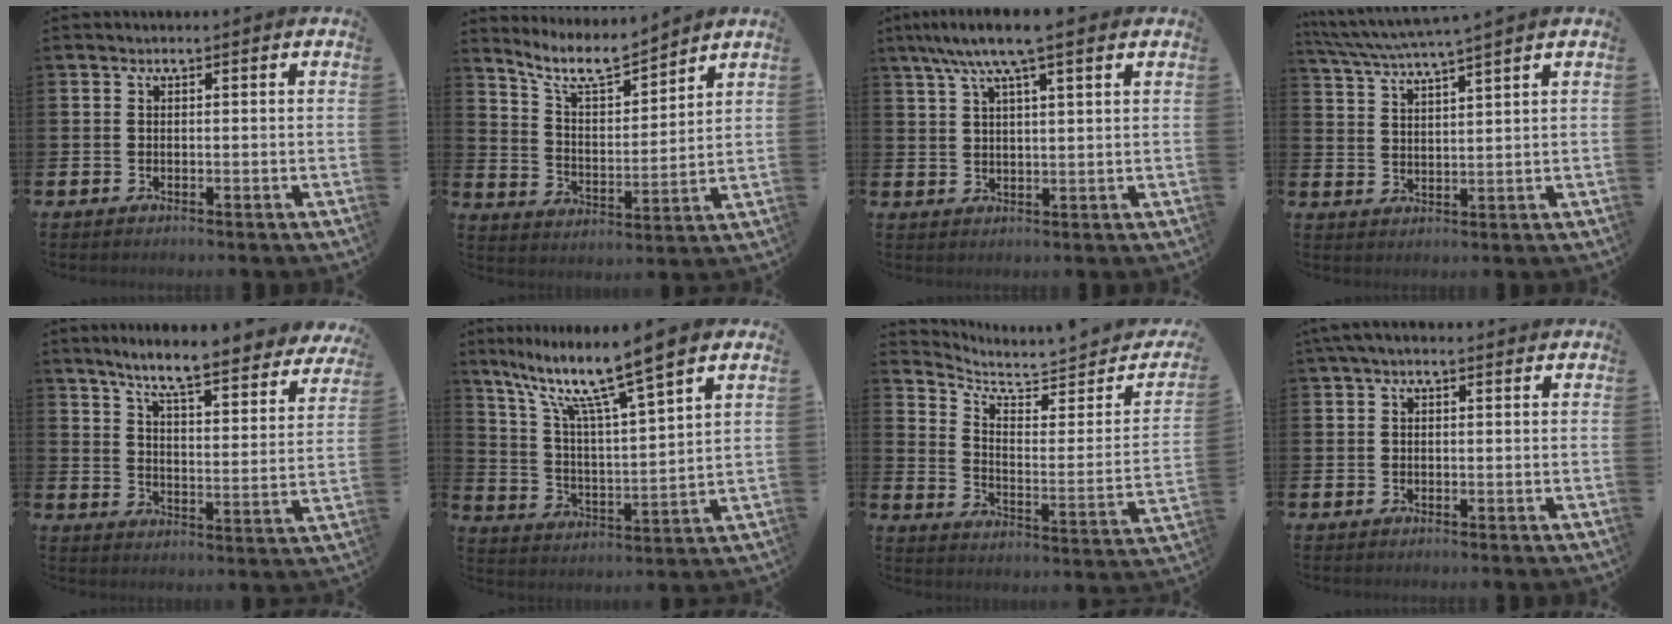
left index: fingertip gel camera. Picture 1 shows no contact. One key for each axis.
{"total": 8.2, "fx": 7.4, "fy": 1.7, "fz": 2.9, "tx": -0.085, "ty": -0.044, "tz": 0.133}
{"total": 7.0, "fx": 5.5, "fy": 0.8, "fz": 4.4, "tx": -0.090, "ty": -0.011, "tz": 0.096}
{"total": 4.5, "fx": 4.2, "fy": -0.5, "fz": 1.4, "tx": -0.043, "ty": -0.024, "tz": 0.072}
{"total": 7.6, "fx": 6.9, "fy": 0.5, "fz": 3.2, "tx": -0.081, "ty": -0.055, "tz": 0.115}
{"total": 10.7, "fx": 8.4, "fy": 1.3, "fz": 6.5, "tx": -0.150, "ty": -0.050, "tz": 0.136}
{"total": 5.3, "fx": 5.2, "fy": 1.0, "fz": 0.6, "tx": -0.029, "ty": -0.063, "tz": 0.082}
{"total": 1.5, "fx": 0.8, "fy": 0.6, "fz": 1.1, "tx": -0.016, "ty": 0.004, "tz": 0.011}